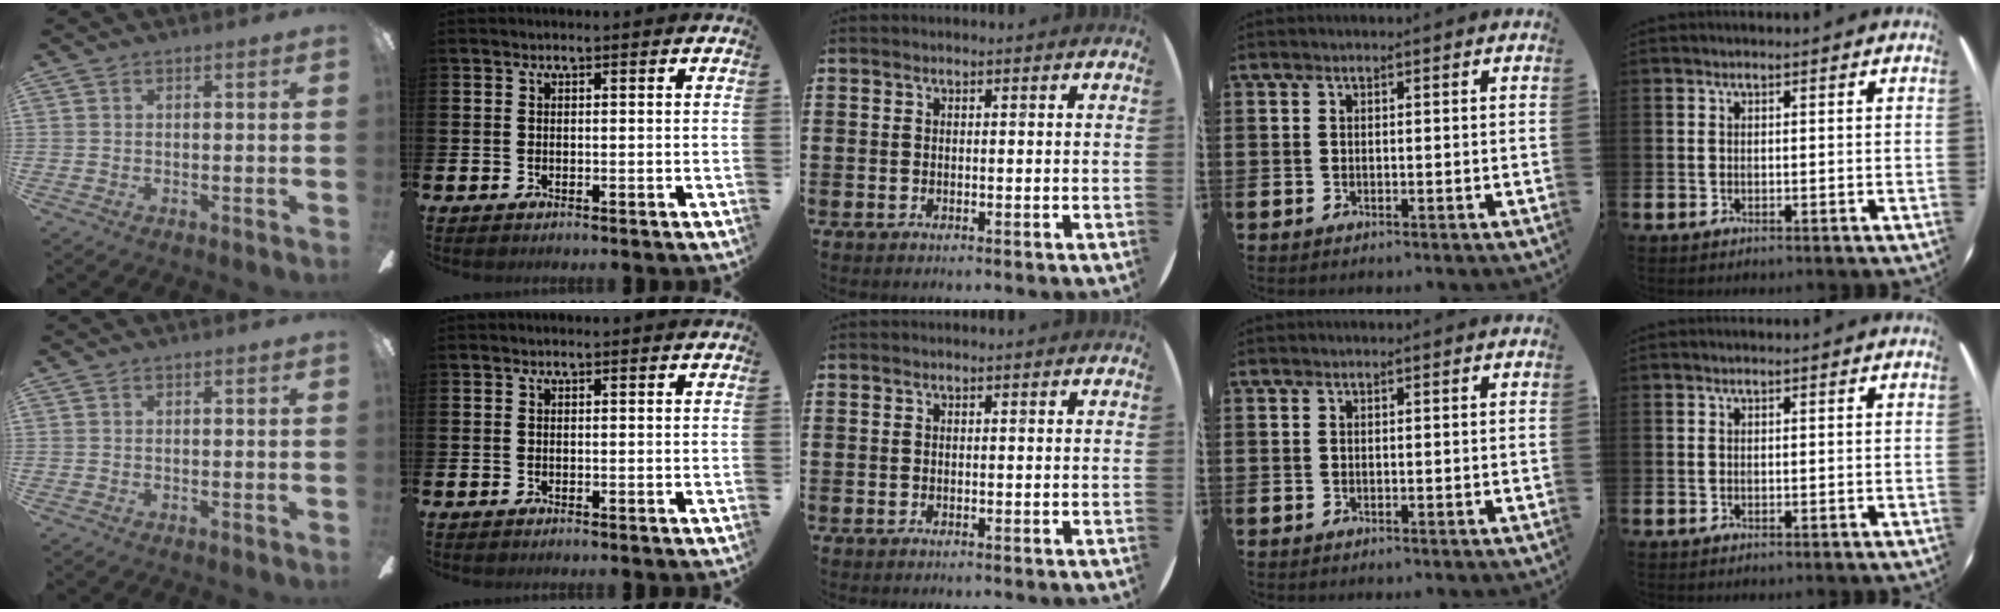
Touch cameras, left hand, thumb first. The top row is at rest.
{}